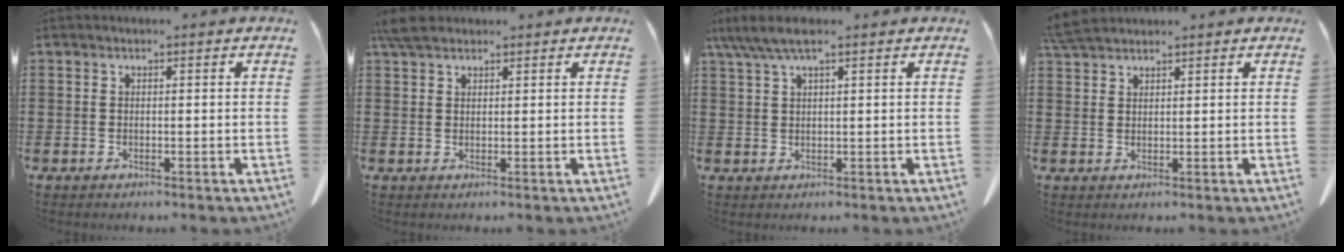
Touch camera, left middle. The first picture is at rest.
{"total": 3.4, "force": [2.7, 1.3, 1.7], "torque": [-0.041, 0.005, 0.052]}
{"total": 4.8, "force": [3.1, 0.7, 3.7], "torque": [-0.076, -0.006, 0.057]}
{"total": 3.8, "force": [3.4, 0.6, 1.5], "torque": [-0.040, -0.003, 0.066]}